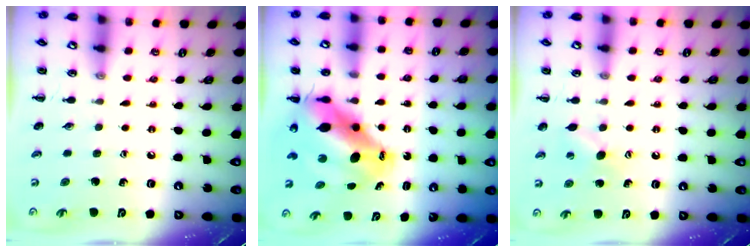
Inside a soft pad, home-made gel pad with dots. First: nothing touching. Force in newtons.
{"total": 11.3, "press": 11.0, "slide": 2.6}
{"total": 6.7, "press": 6.4, "slide": 1.9}